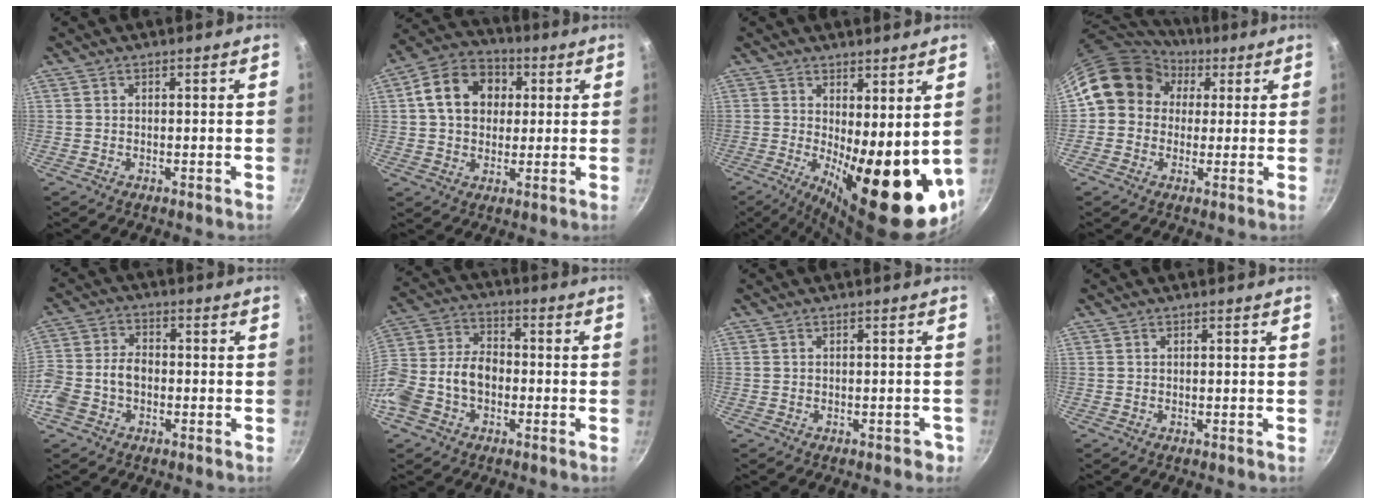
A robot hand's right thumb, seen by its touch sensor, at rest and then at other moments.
{"total": 12.8, "force": [2.6, 10.1, 7.4], "torque": [-0.100, 0.020, 0.028]}
{"total": 17.4, "force": [-0.4, 6.2, 16.2], "torque": [-0.196, -0.032, 0.008]}
{"total": 12.6, "force": [3.3, 10.9, 5.4], "torque": [-0.059, 0.021, 0.039]}
{"total": 8.9, "force": [-2.4, 6.4, 5.7], "torque": [-0.107, 0.036, -0.058]}
{"total": 13.9, "force": [-3.5, 9.7, 9.3], "torque": [-0.168, 0.048, -0.075]}
{"total": 1.6, "force": [-0.8, 1.1, 0.8], "torque": [0.006, 0.021, 0.005]}
{"total": 0.0}